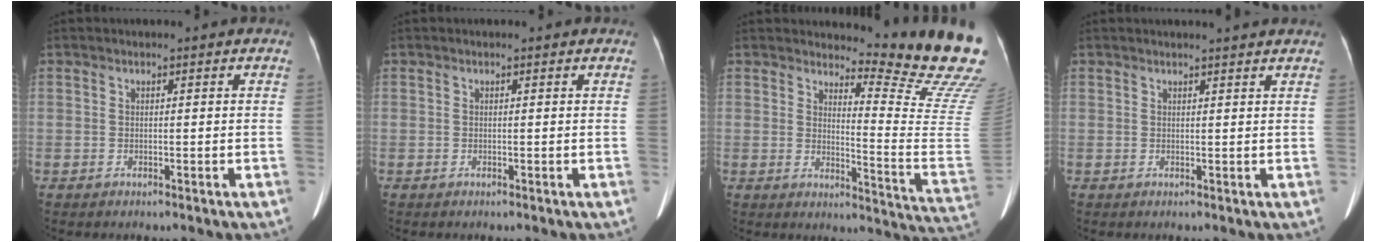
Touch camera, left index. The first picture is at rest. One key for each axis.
{"total": 0.9, "fx": 0.9, "fy": 0.2, "fz": 0.2, "tx": -0.013, "ty": 0.006, "tz": 0.006}
{"total": 15.9, "fx": 14.9, "fy": -0.8, "fz": 5.8, "tx": -0.081, "ty": -0.150, "tz": 0.165}
{"total": 5.5, "fx": 5.2, "fy": 0.0, "fz": 2.0, "tx": -0.027, "ty": 0.013, "tz": 0.049}